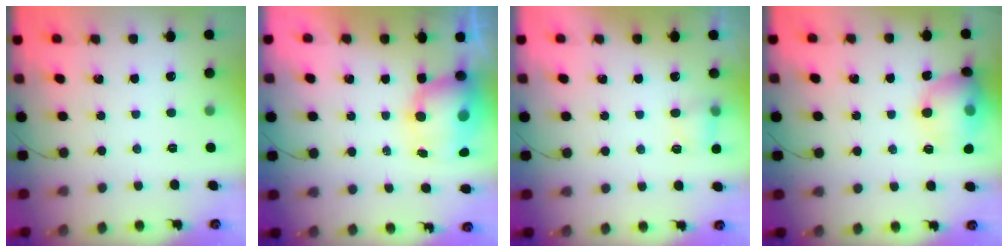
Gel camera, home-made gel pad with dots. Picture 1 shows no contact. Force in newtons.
{"total": 10.0, "press": 9.7, "slide": 2.7}
{"total": 5.0, "press": 4.8, "slide": 1.4}
{"total": 13.6, "press": 13.4, "slide": 2.3}